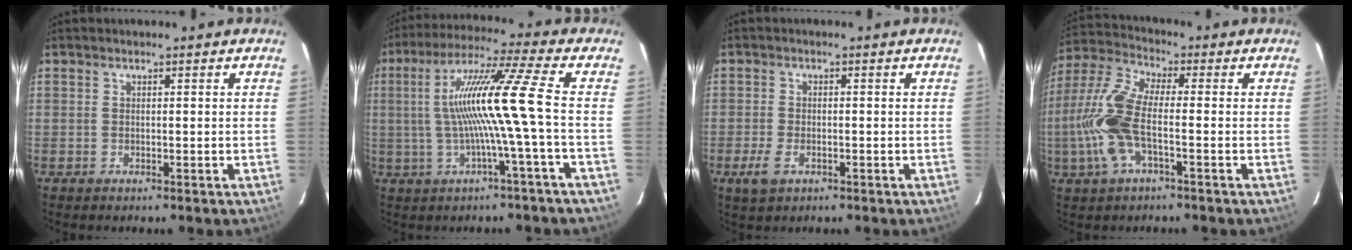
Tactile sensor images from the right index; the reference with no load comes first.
{"total": 12.6, "force": [-1.3, -2.4, 12.3], "torque": [-0.219, 0.005, -0.018]}
{"total": 4.0, "force": [-2.0, 2.2, 2.7], "torque": [-0.065, -0.006, -0.034]}
{"total": 11.9, "force": [-2.8, 3.8, 10.9], "torque": [-0.255, 0.003, -0.061]}